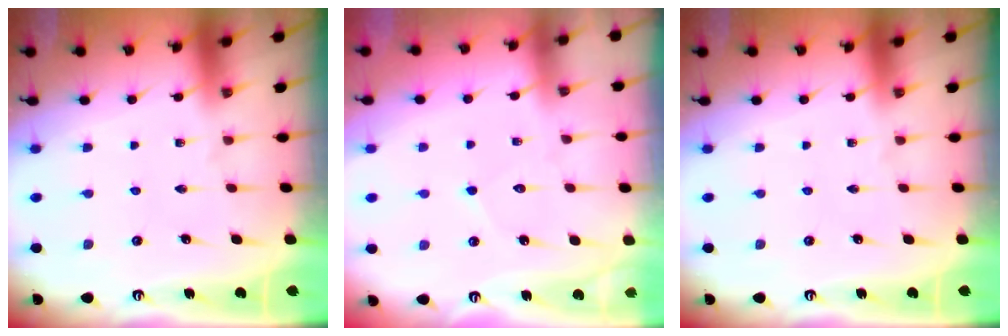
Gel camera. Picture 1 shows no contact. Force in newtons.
{"total": 4.3, "press": 4.3, "slide": 0.3}
{"total": 0.0}